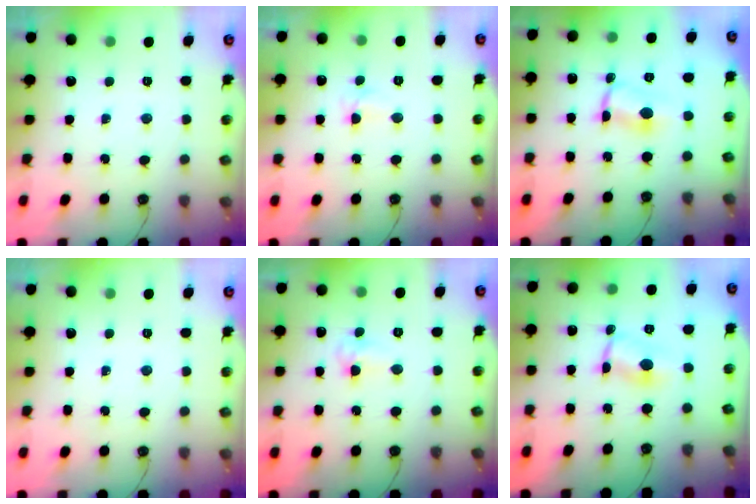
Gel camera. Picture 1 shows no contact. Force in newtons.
{"total": 5.6, "press": 4.5, "slide": 3.3}
{"total": 1.2, "press": 1.1, "slide": 0.6}
{"total": 0.0}
{"total": 3.4, "press": 3.4, "slide": 0.4}
{"total": 2.2, "press": 2.1, "slide": 0.3}